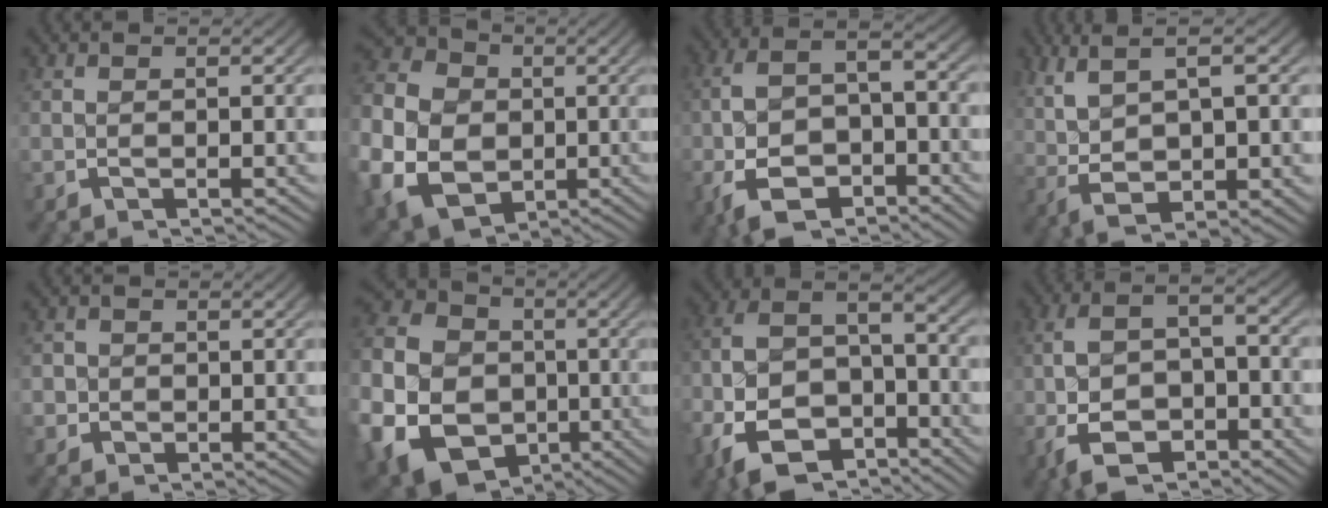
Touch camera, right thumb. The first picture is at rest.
{"total": 15.2, "force": [-1.3, 12.1, 9.0], "torque": [-0.208, -0.047, -0.005]}
{"total": 7.7, "force": [-1.6, 4.5, 6.1], "torque": [-0.122, -0.012, -0.015]}
{"total": 8.2, "force": [2.1, 4.0, 6.9], "torque": [-0.132, -0.007, 0.051]}
{"total": 1.7, "force": [-0.2, 1.7, 0.2], "torque": [-0.001, -0.002, -0.007]}
{"total": 20.4, "force": [-3.8, 16.7, 11.1], "torque": [-0.256, -0.062, -0.050]}
{"total": 12.0, "force": [-2.3, 8.5, 8.0], "torque": [-0.174, -0.030, -0.033]}
{"total": 6.9, "force": [-1.4, 3.8, 5.6], "torque": [-0.110, -0.008, -0.014]}